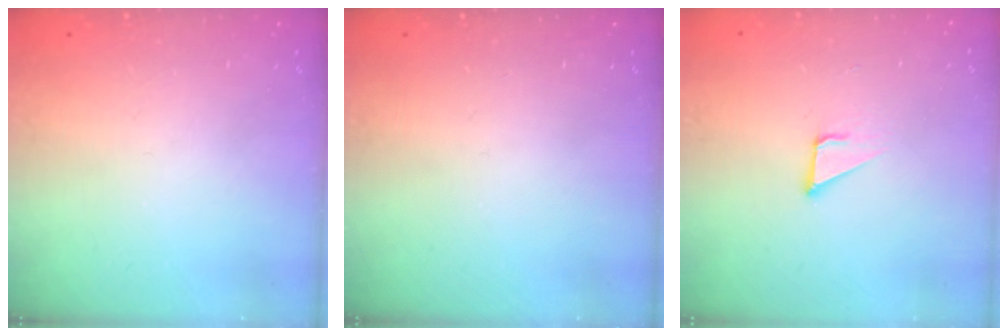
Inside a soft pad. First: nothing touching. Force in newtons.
{"total": 0.0}
{"total": 2.1, "press": 2.1, "slide": 0.0}